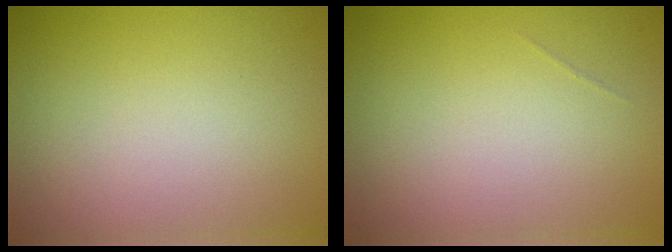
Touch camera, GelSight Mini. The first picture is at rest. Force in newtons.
{"total": 0.0}